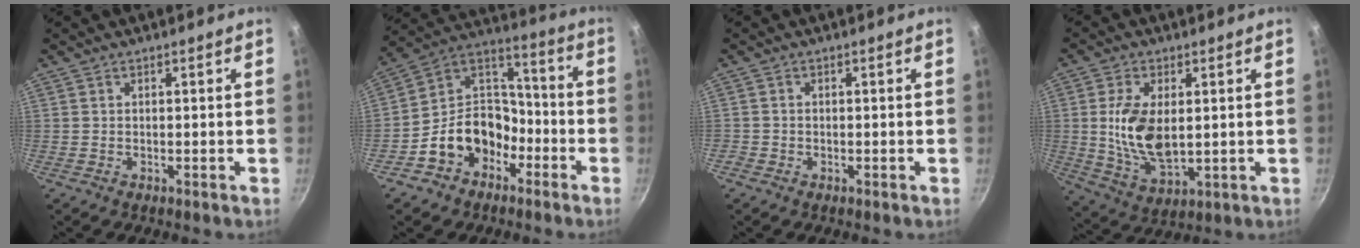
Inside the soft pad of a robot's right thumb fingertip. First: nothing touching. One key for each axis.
{"total": 14.7, "fx": -6.7, "fy": 11.2, "fz": 6.8, "tx": -0.070, "ty": 0.080, "tz": -0.120}
{"total": 0.9, "fx": -0.4, "fy": 0.7, "fz": 0.1, "tx": -0.002, "ty": 0.002, "tz": -0.010}
{"total": 12.5, "fx": 1.4, "fy": 6.8, "fz": 10.4, "tx": -0.192, "ty": -0.014, "tz": 0.035}